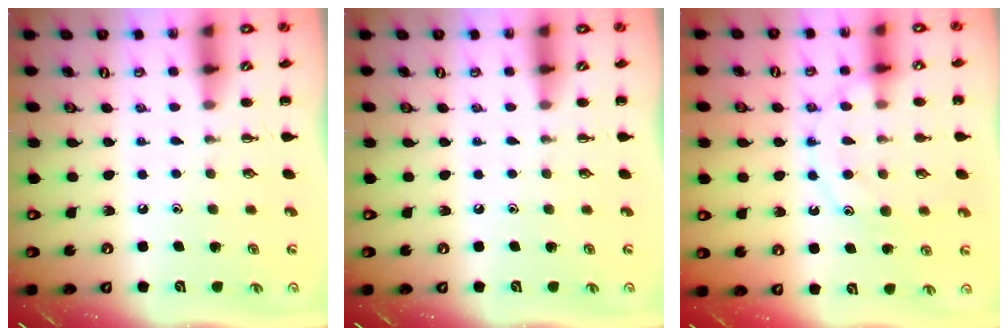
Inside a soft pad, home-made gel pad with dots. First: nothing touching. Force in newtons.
{"total": 0.0}
{"total": 12.5, "press": 12.4, "slide": 1.0}